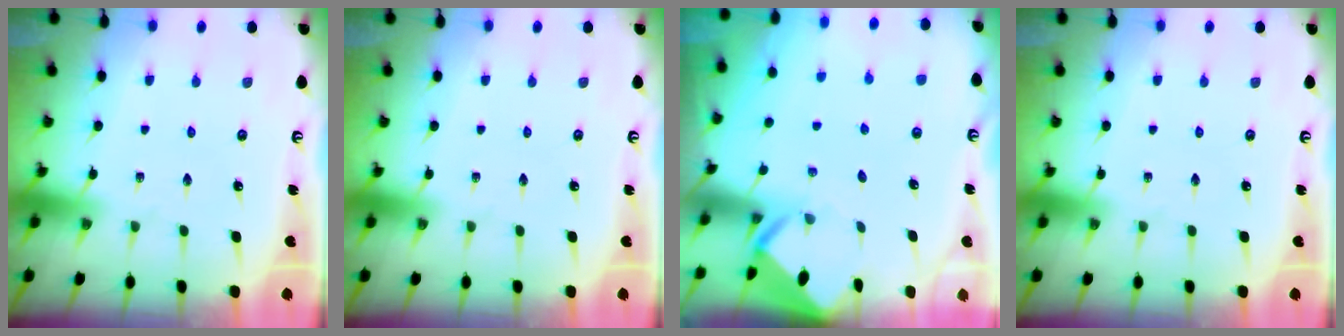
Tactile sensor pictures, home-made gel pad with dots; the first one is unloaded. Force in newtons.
{"total": 0.0}
{"total": 3.2, "press": 3.2, "slide": 0.2}
{"total": 0.0}